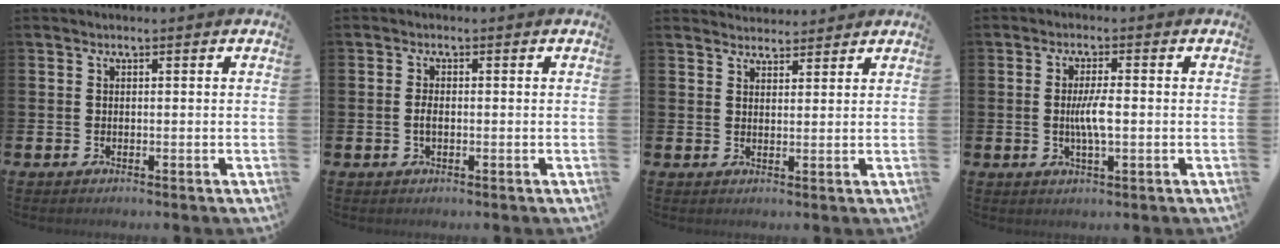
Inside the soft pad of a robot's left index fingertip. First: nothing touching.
{"total": 1.6, "force": [-0.2, 0.8, 1.4], "torque": [-0.018, 0.000, -0.007]}
{"total": 3.0, "force": [2.9, 0.7, -0.4], "torque": [0.003, -0.013, 0.054]}
{"total": 3.7, "force": [-0.2, 0.9, 3.6], "torque": [-0.059, -0.002, -0.008]}